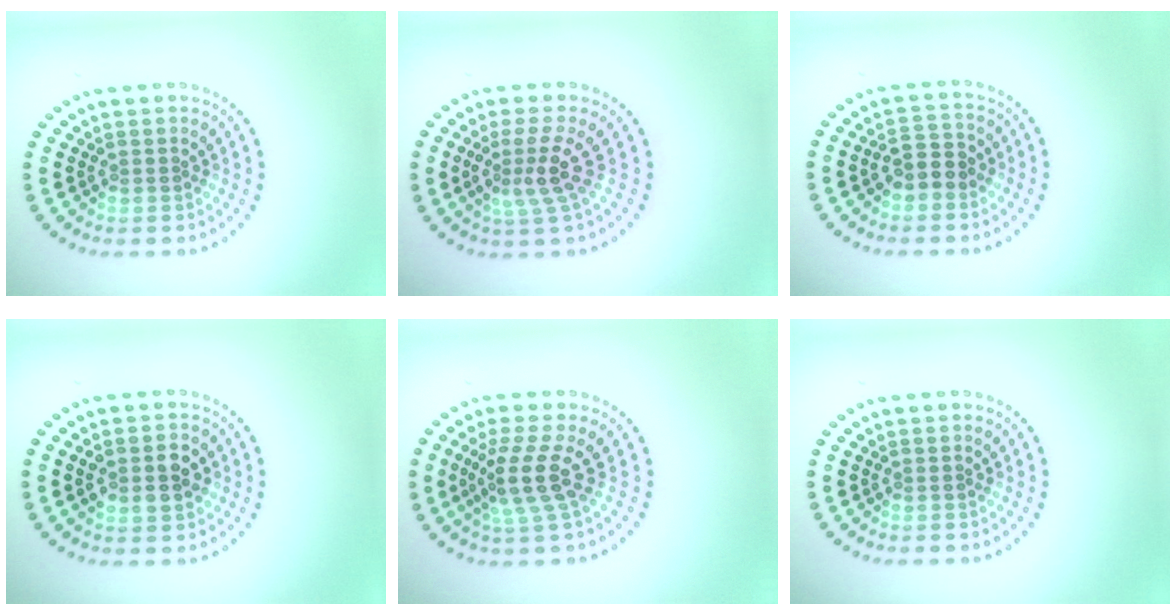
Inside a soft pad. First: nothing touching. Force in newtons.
{"total": 3.1, "press": 2.3, "slide": 2.1}
{"total": 2.6, "press": 2.5, "slide": 0.8}
{"total": 3.8, "press": 3.8, "slide": 0.2}
{"total": 3.7, "press": 2.7, "slide": 2.5}
{"total": 0.0}